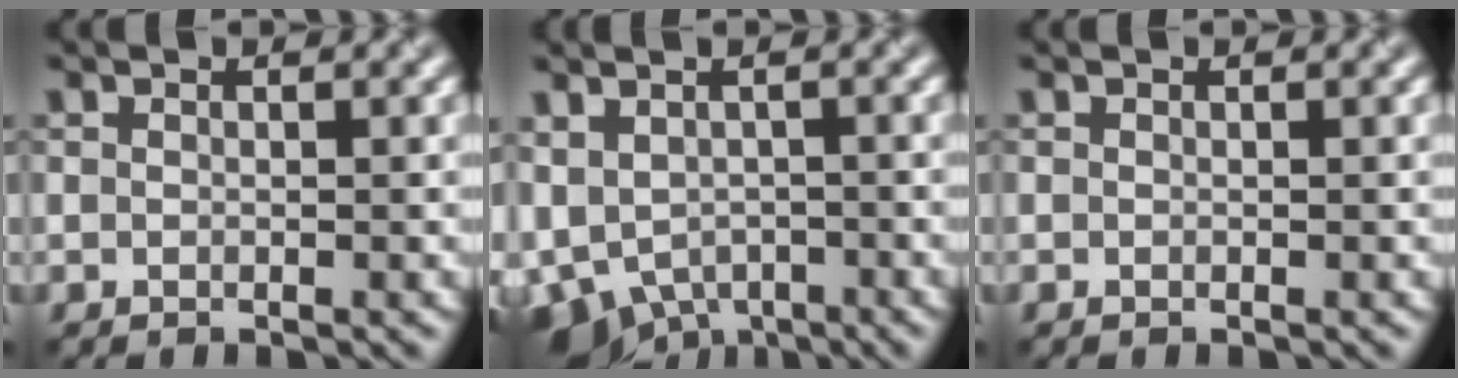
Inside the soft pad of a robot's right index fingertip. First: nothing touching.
{"total": 5.9, "force": [-2.2, 4.1, 3.6], "torque": [-0.079, -0.022, -0.033]}
{"total": 0.0}